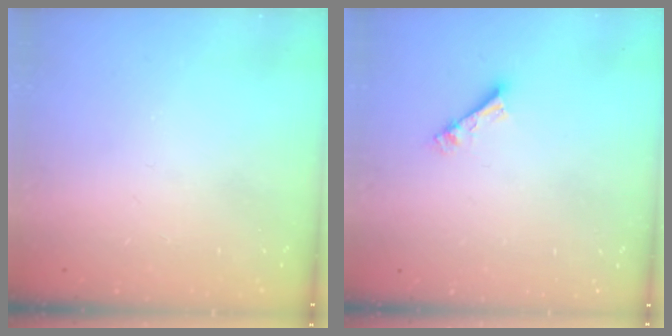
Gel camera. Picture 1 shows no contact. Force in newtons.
{"total": 4.4, "press": 4.4, "slide": 0.2}